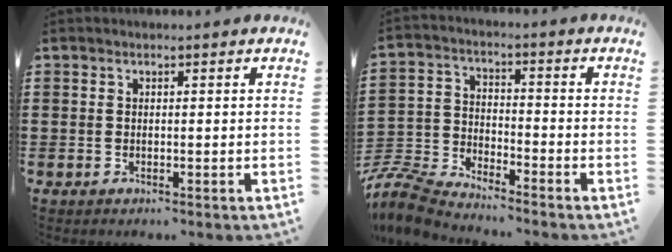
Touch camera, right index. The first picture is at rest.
{"total": 7.5, "force": [-7.4, 0.7, 1.3], "torque": [-0.054, -0.003, -0.154]}